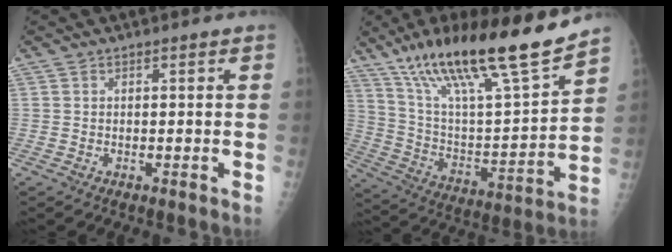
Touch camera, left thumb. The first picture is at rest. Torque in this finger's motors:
{"motor_torque": [0.37, 0.26, 1.49, -1.28, 0.20]}